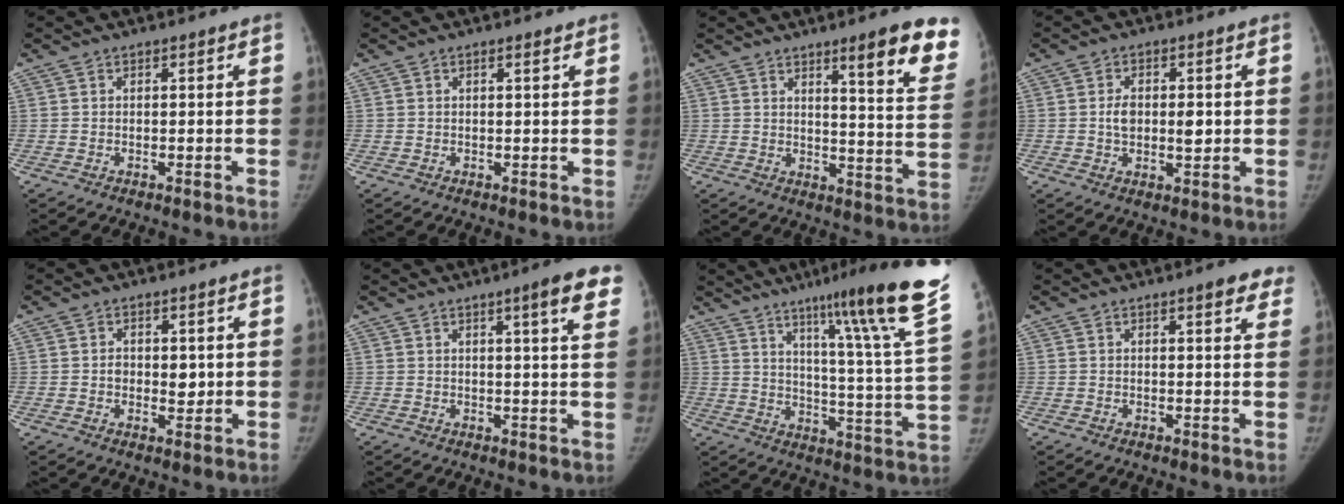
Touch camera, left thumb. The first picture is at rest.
{"total": 0.8, "force": [0.5, 0.2, 0.6], "torque": [-0.010, 0.000, 0.008]}
{"total": 14.6, "force": [9.1, 2.6, 11.0], "torque": [-0.104, -0.055, 0.117]}
{"total": 6.0, "force": [0.2, 3.5, 4.9], "torque": [-0.069, 0.000, 0.005]}
{"total": 4.2, "force": [0.3, 3.0, 2.9], "torque": [-0.023, -0.002, 0.007]}
{"total": 7.5, "force": [4.2, 0.7, 6.2], "torque": [-0.071, -0.016, 0.049]}
{"total": 24.9, "force": [16.1, 1.2, 19.0], "torque": [-0.257, -0.085, 0.224]}
{"total": 4.9, "force": [3.1, 1.4, 3.5], "torque": [-0.021, -0.007, 0.032]}